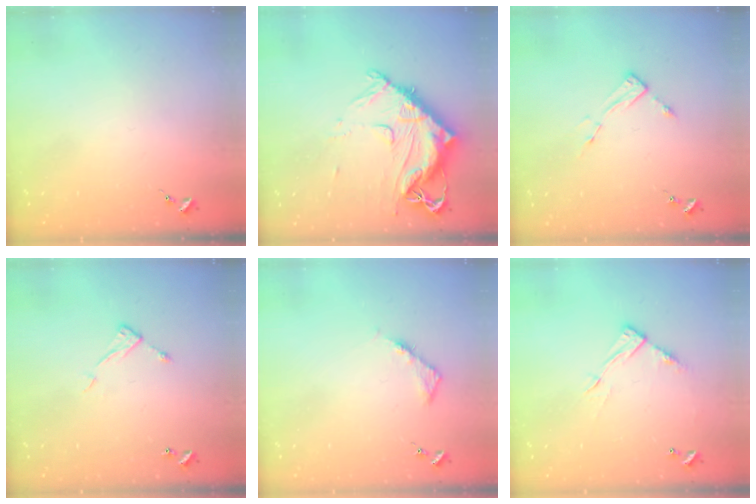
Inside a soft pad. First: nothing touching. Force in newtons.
{"total": 14.6, "press": 14.5, "slide": 1.5}
{"total": 4.4, "press": 4.4, "slide": 0.2}
{"total": 6.5, "press": 6.5, "slide": 0.3}
{"total": 4.1, "press": 4.0, "slide": 0.5}
{"total": 10.0, "press": 10.0, "slide": 0.5}